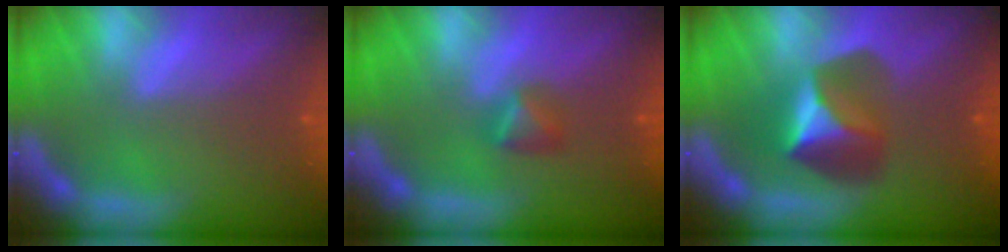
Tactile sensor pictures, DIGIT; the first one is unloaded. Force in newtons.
{"total": 1.9}
{"total": 5.4}